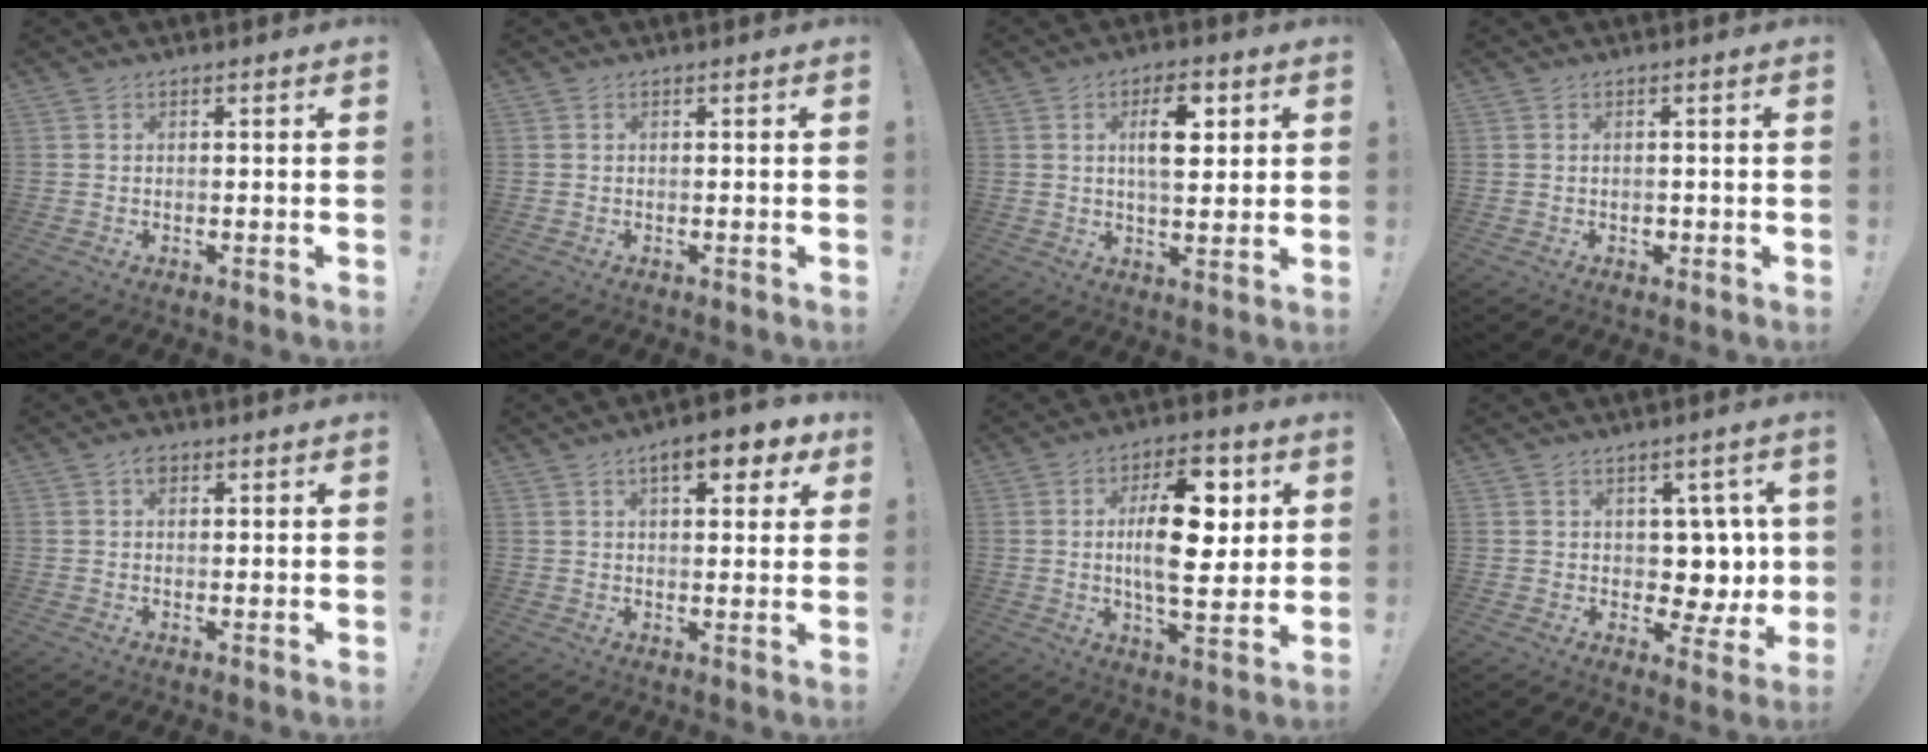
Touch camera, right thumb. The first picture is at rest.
{"total": 0.0}
{"total": 10.1, "force": [3.1, 4.5, 8.4], "torque": [-0.119, -0.002, 0.048]}
{"total": 1.0, "force": [-0.2, 1.0, 0.2], "torque": [0.000, -0.001, -0.006]}
{"total": 2.4, "force": [1.0, 1.5, 1.6], "torque": [-0.022, 0.000, 0.015]}
{"total": 8.4, "force": [4.3, 3.4, 6.4], "torque": [-0.088, -0.010, 0.069]}
{"total": 18.1, "force": [3.0, 7.8, 16.0], "torque": [-0.256, -0.006, 0.037]}
{"total": 7.8, "force": [3.3, 6.0, 3.9], "torque": [-0.044, -0.032, 0.069]}